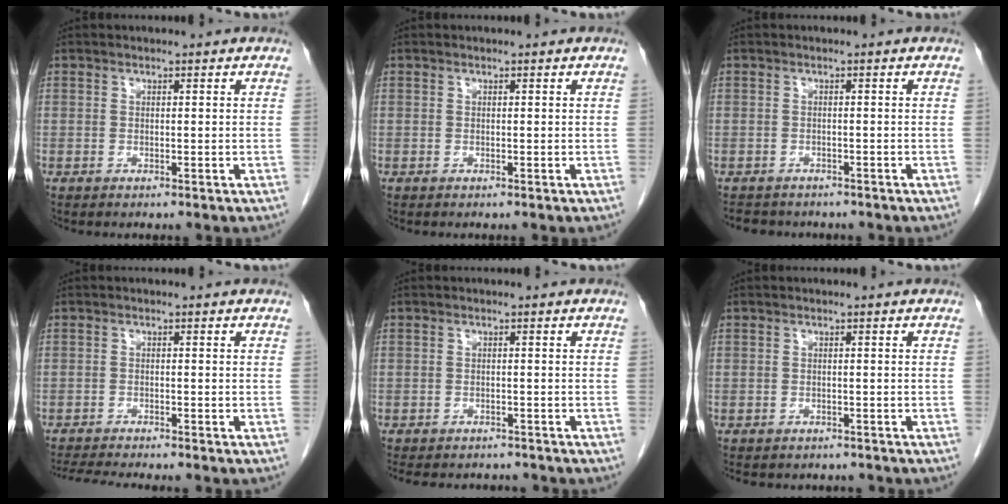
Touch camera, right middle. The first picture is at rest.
{"total": 0.0}
{"total": 5.0, "force": [-4.4, 2.1, 1.1], "torque": [-0.016, -0.001, -0.056]}
{"total": 6.7, "force": [-6.1, -0.1, 2.6], "torque": [-0.039, -0.015, -0.098]}
{"total": 8.8, "force": [-7.9, 2.9, 2.5], "torque": [-0.043, 0.000, -0.100]}
{"total": 5.8, "force": [-5.1, 2.5, 1.2], "torque": [-0.015, 0.001, -0.060]}